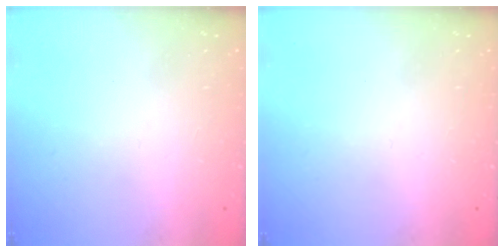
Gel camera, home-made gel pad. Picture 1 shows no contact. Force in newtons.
{"total": 0.0}